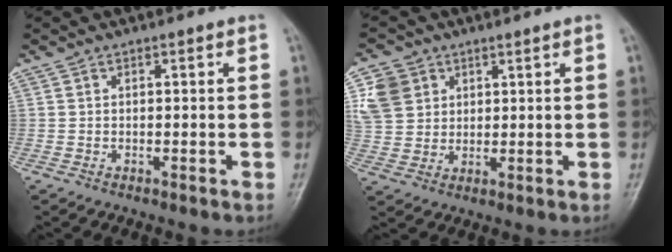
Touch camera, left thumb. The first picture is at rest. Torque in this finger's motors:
{"motor_torque": [-0.10, 0.47, 0.44, -0.26, 0.05]}